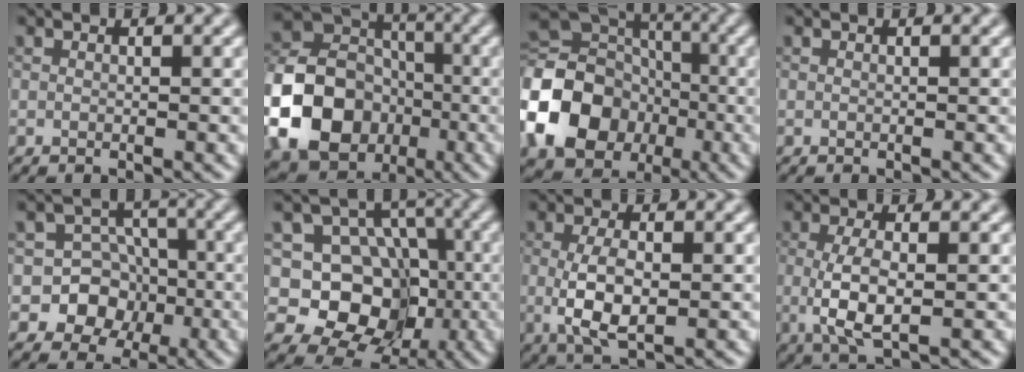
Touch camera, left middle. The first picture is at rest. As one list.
[{"total": 16.8, "force": [-5.3, 14.1, 7.5], "torque": [-0.156, -0.039, -0.117]}, {"total": 14.7, "force": [-4.2, 12.0, 7.5], "torque": [-0.174, -0.009, -0.099]}, {"total": 0.0}, {"total": 7.5, "force": [-2.4, 6.9, 1.7], "torque": [-0.004, 0.011, -0.068]}, {"total": 10.2, "force": [-1.3, 8.8, 4.9], "torque": [-0.059, -0.001, -0.054]}, {"total": 4.4, "force": [-0.2, 1.7, 4.0], "torque": [-0.088, -0.004, -0.005]}, {"total": 4.1, "force": [-0.3, 1.3, 3.9], "torque": [-0.085, -0.006, -0.006]}]